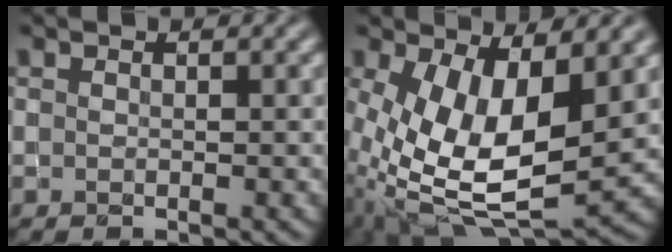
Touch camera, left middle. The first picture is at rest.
{"total": 10.9, "force": [0.4, 5.1, 9.6], "torque": [-0.190, -0.022, 0.009]}